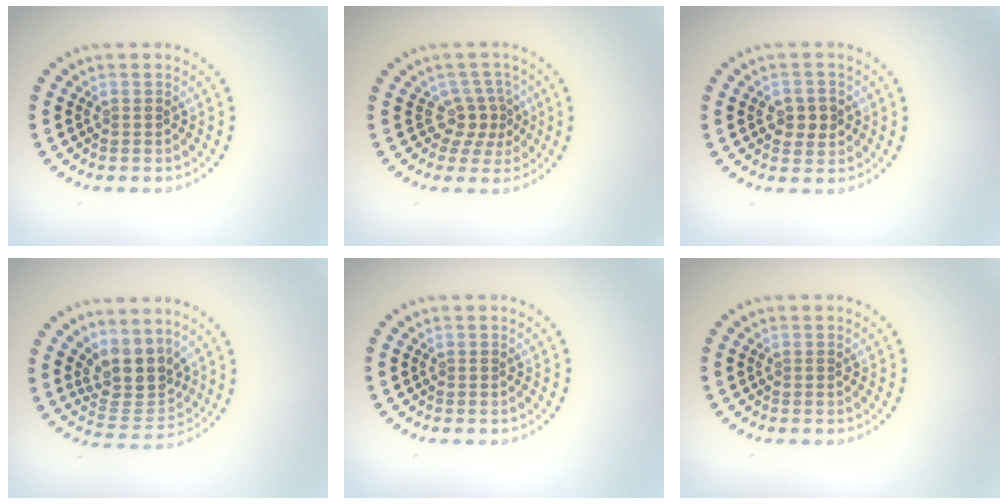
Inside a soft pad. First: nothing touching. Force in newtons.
{"total": 2.6, "press": 1.8, "slide": 1.9}
{"total": 2.4, "press": 2.4, "slide": 0.3}
{"total": 4.1, "press": 3.5, "slide": 2.2}
{"total": 0.0}
{"total": 0.0}